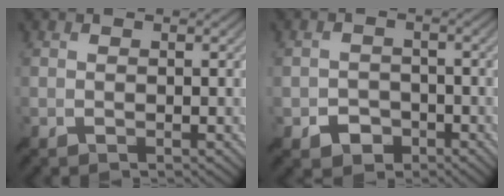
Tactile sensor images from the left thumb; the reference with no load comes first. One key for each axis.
{"total": 3.2, "fx": -1.8, "fy": 2.4, "fz": 1.0, "tx": -0.013, "ty": -0.006, "tz": -0.034}